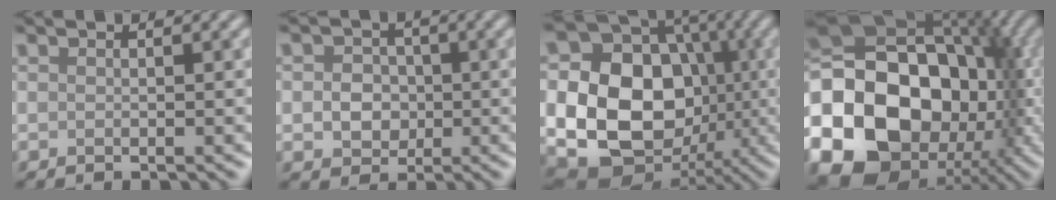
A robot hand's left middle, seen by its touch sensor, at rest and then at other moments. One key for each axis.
{"total": 3.3, "fx": -0.2, "fy": 2.8, "fz": 1.6, "tx": -0.015, "ty": -0.002, "tz": -0.012}
{"total": 16.5, "fx": -1.8, "fy": 13.3, "fz": 9.5, "tx": -0.170, "ty": -0.016, "tz": -0.049}
{"total": 22.4, "fx": -5.8, "fy": 17.0, "fz": 13.4, "tx": -0.259, "ty": -0.026, "tz": -0.106}